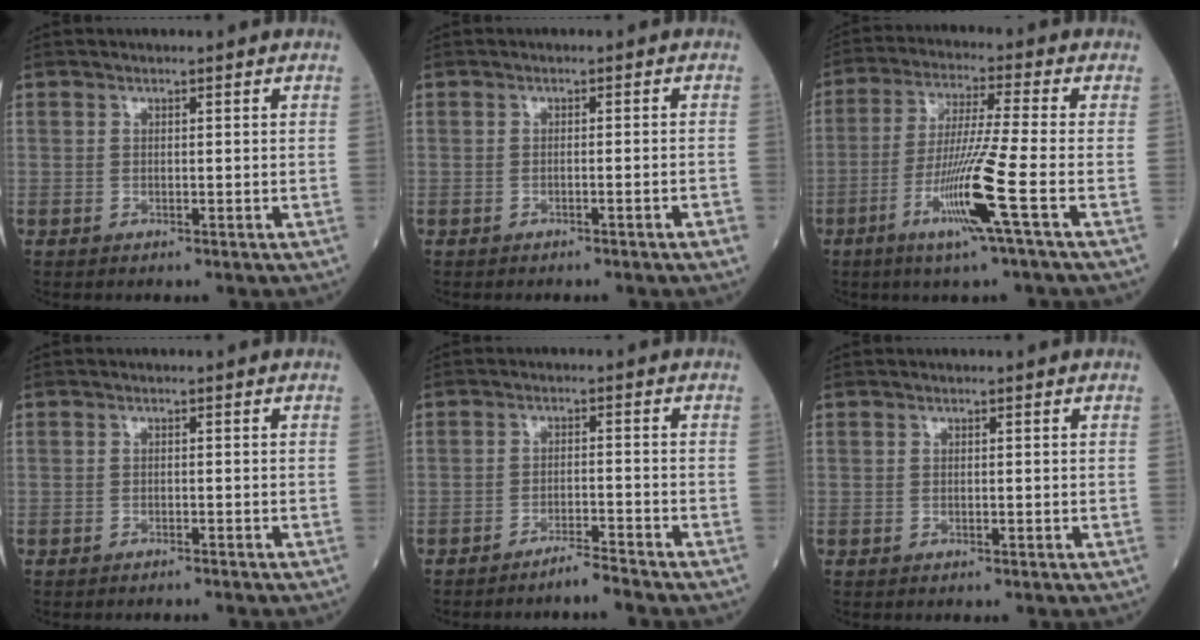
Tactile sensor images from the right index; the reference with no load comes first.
{"total": 1.9, "force": [-1.3, -0.5, 1.4], "torque": [-0.025, 0.004, -0.014]}
{"total": 11.1, "force": [-4.3, -2.0, 10.0], "torque": [-0.196, -0.021, -0.084]}
{"total": 2.1, "force": [-2.0, -0.1, 0.6], "torque": [-0.010, -0.001, -0.022]}
{"total": 3.2, "force": [-3.0, -0.9, 0.9], "torque": [-0.016, -0.012, -0.053]}
{"total": 0.0}